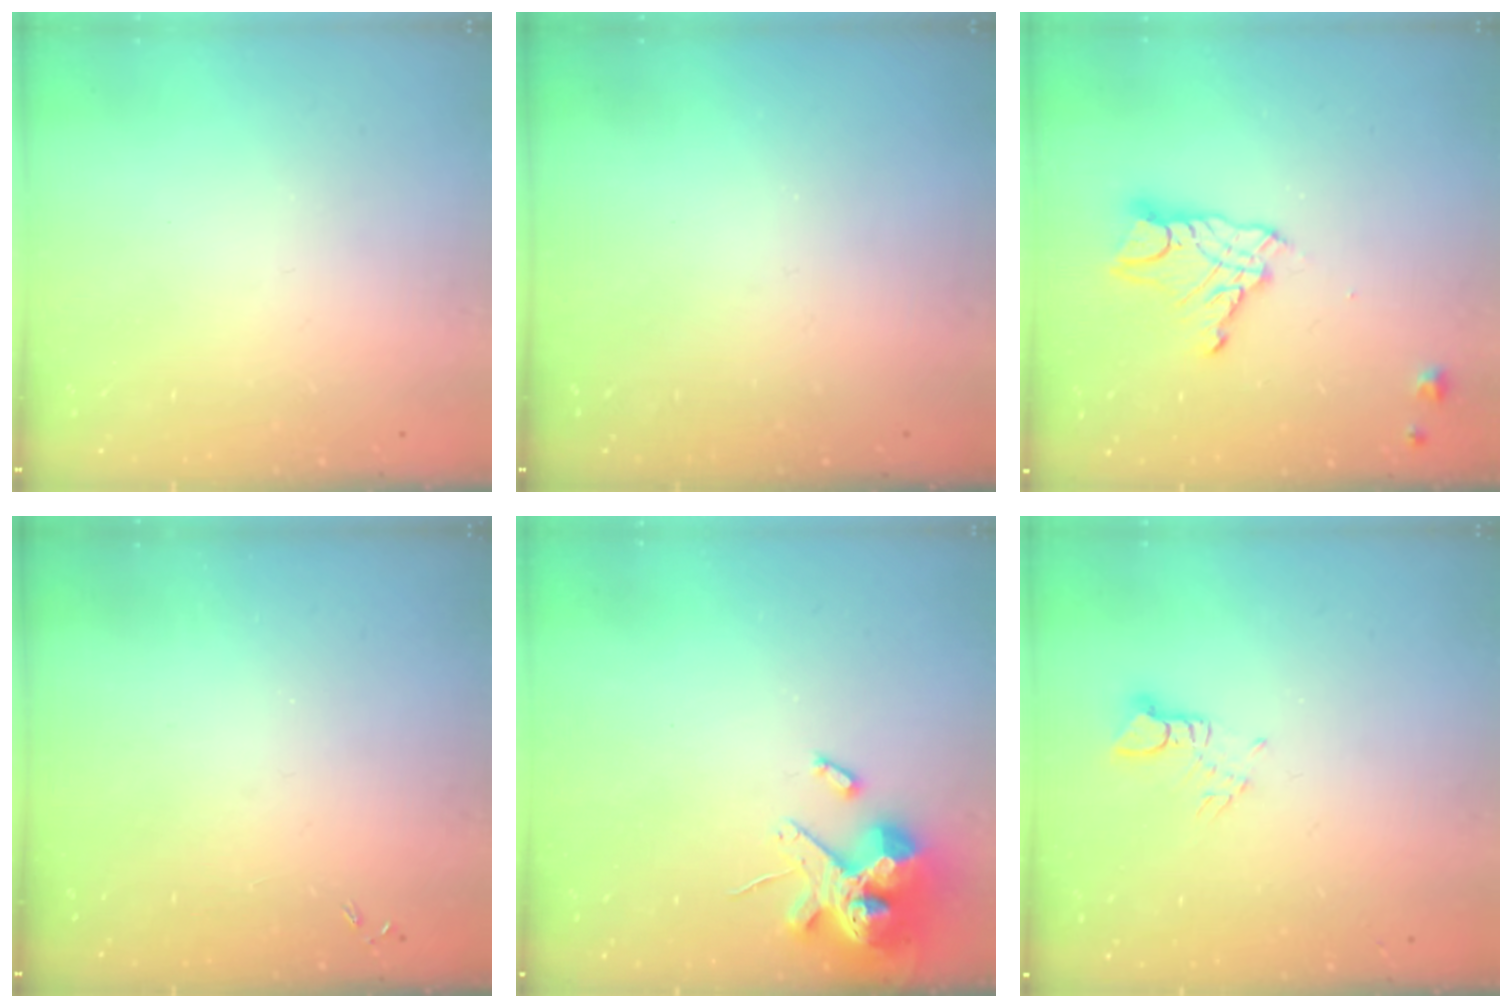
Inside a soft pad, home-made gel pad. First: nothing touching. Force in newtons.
{"total": 0.0}
{"total": 12.6, "press": 12.5, "slide": 1.1}
{"total": 0.0}
{"total": 14.3, "press": 14.2, "slide": 1.9}
{"total": 3.0, "press": 3.0, "slide": 0.4}